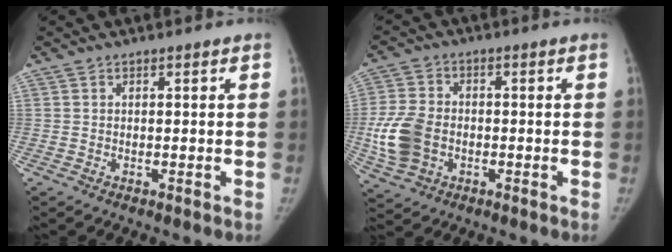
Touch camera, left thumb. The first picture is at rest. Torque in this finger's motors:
{"motor_torque": [-1.00, 1.24, 0.84, -0.78, 0.47]}